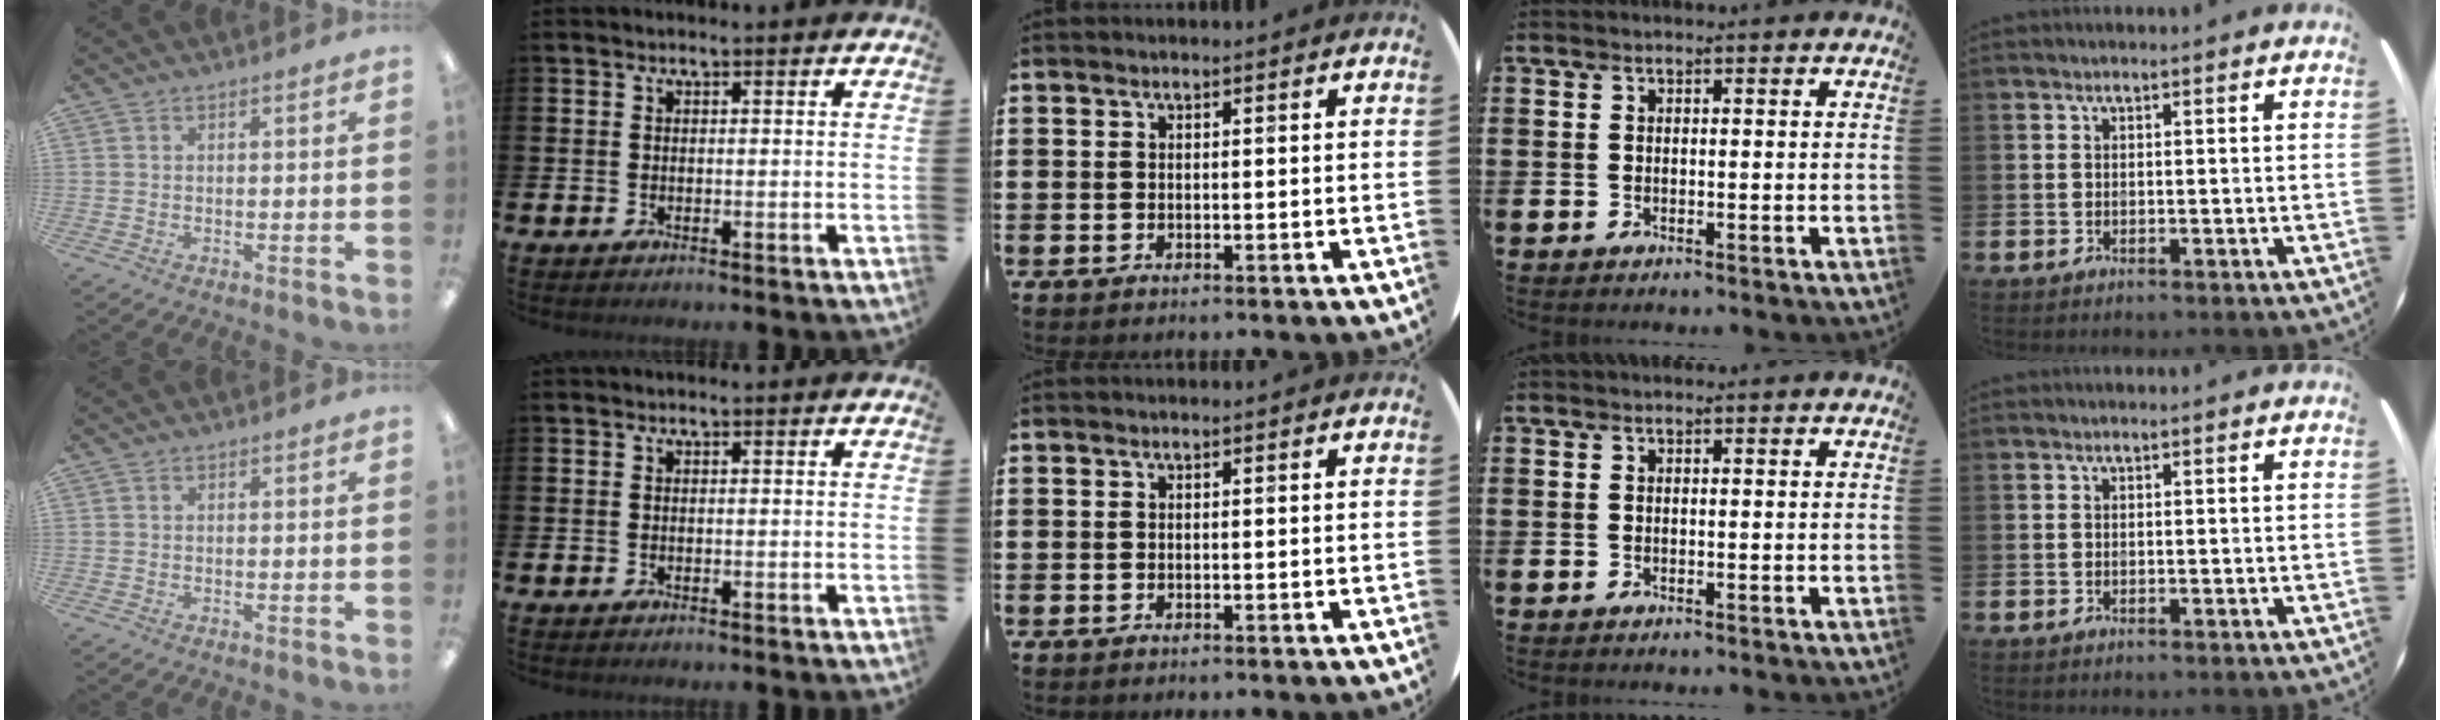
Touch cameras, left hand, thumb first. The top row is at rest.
{}